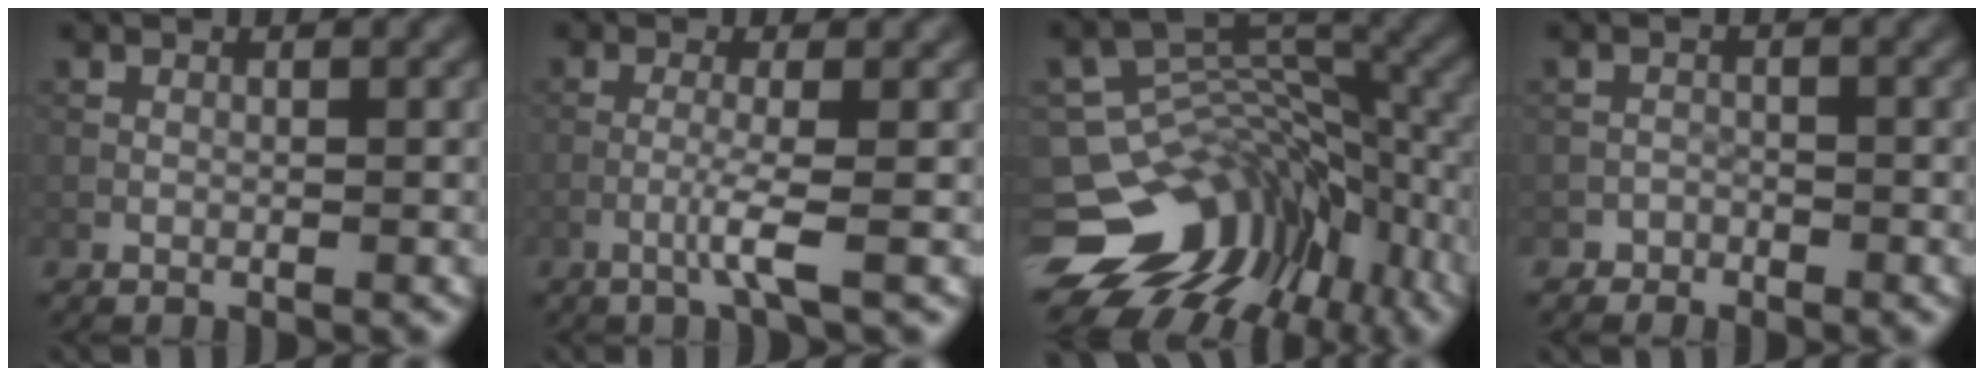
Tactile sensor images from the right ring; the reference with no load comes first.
{"total": 2.3, "force": [-1.0, -0.1, 2.1], "torque": [-0.043, 0.006, -0.030]}
{"total": 13.6, "force": [-7.9, 9.0, 6.4], "torque": [-0.123, 0.019, -0.119]}
{"total": 1.7, "force": [-1.4, 1.0, -0.3], "torque": [0.012, 0.012, -0.021]}